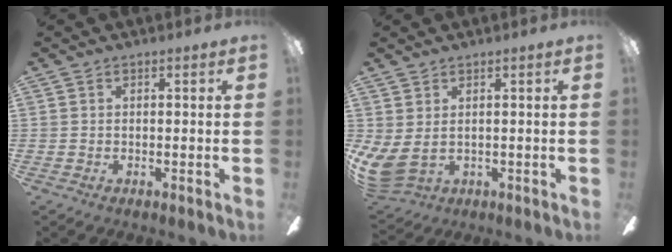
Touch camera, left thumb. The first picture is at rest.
{"total": 5.0, "force": [1.1, 3.0, 3.9], "torque": [-0.097, -0.016, 0.023]}